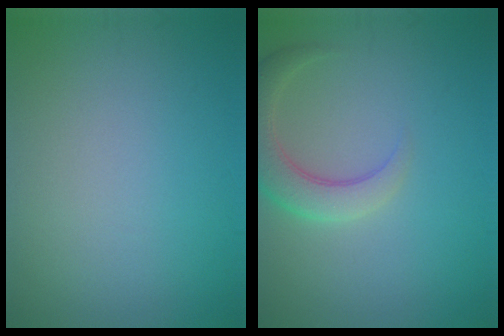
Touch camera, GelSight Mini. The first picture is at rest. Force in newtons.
{"total": 4.1, "press": 4.1, "slide": 0.3}